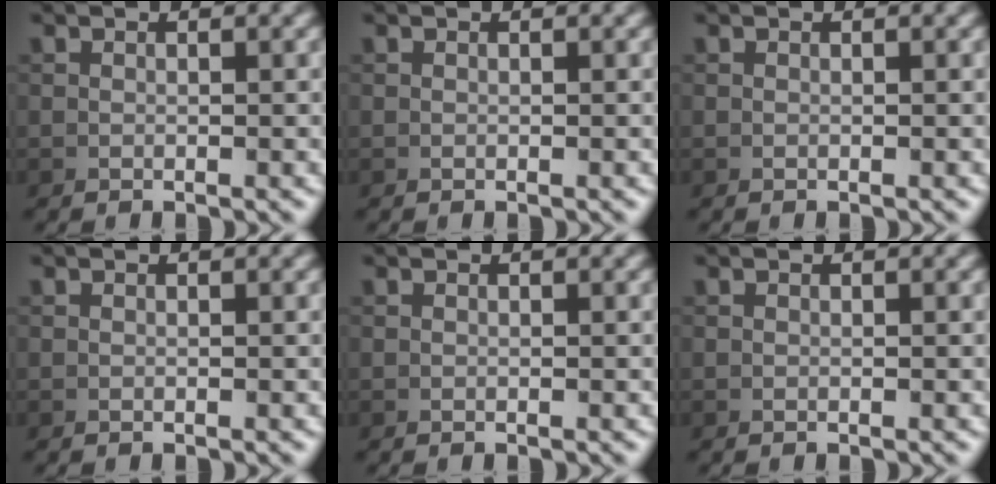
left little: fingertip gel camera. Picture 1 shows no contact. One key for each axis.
{"total": 0.0}
{"total": 0.0}
{"total": 0.0}
{"total": 0.0}
{"total": 0.0}